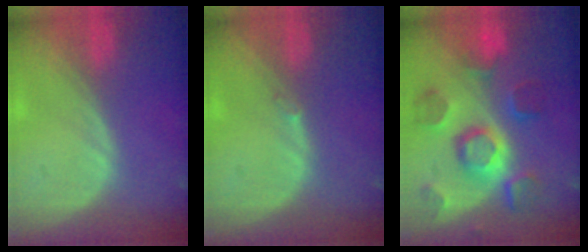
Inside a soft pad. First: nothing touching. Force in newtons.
{"total": 0.5, "press": 0.5, "slide": 0.1}
{"total": 11.3, "press": 10.0, "slide": 5.4}